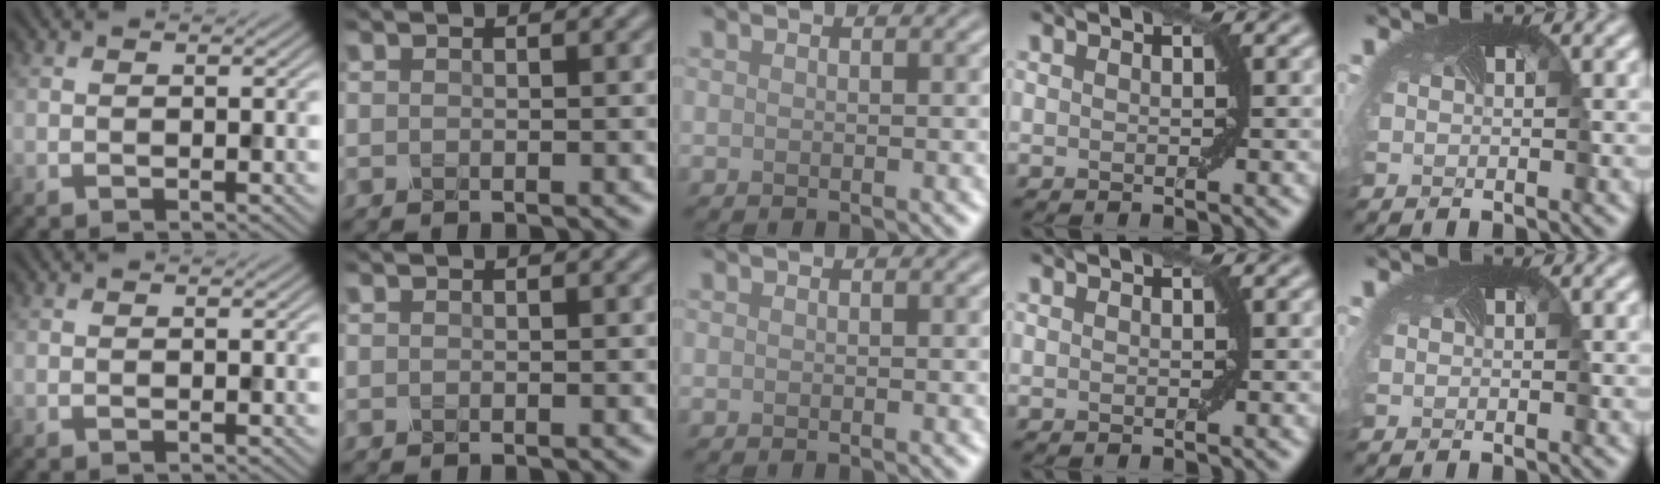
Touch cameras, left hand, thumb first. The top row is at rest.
{}